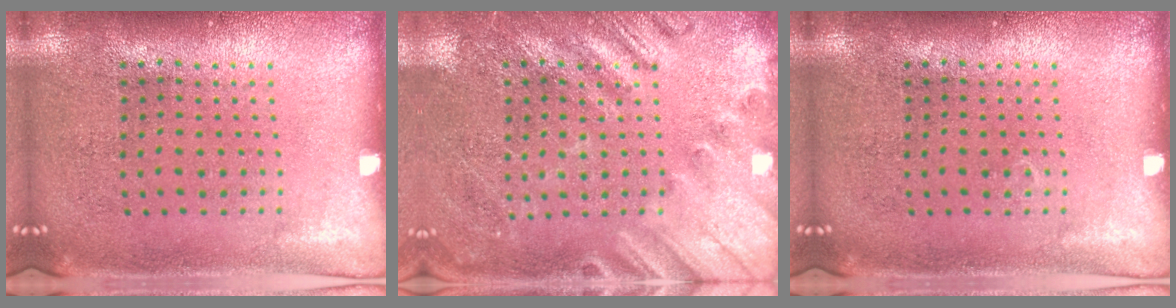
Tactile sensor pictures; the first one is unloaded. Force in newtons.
{"total": 2.3, "press": 2.2, "slide": 0.7}
{"total": 0.0}